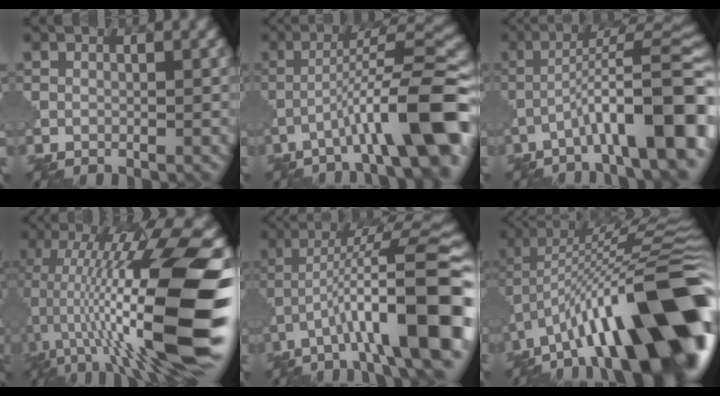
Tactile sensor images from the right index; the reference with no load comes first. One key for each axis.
{"total": 10.1, "fx": -4.6, "fy": 1.2, "fz": 9.0, "tx": -0.124, "ty": 0.030, "tz": -0.063}
{"total": 10.6, "fx": -4.6, "fy": 1.9, "fz": 9.4, "tx": -0.131, "ty": 0.027, "tz": -0.066}
{"total": 16.8, "fx": -2.0, "fy": 4.0, "fz": 16.2, "tx": -0.268, "ty": 0.033, "tz": -0.024}
{"total": 12.9, "fx": -4.1, "fy": 2.6, "fz": 12.0, "tx": -0.188, "ty": 0.022, "tz": -0.052}
{"total": 17.7, "fx": -7.2, "fy": 5.5, "fz": 15.2, "tx": -0.217, "ty": 0.050, "tz": -0.125}